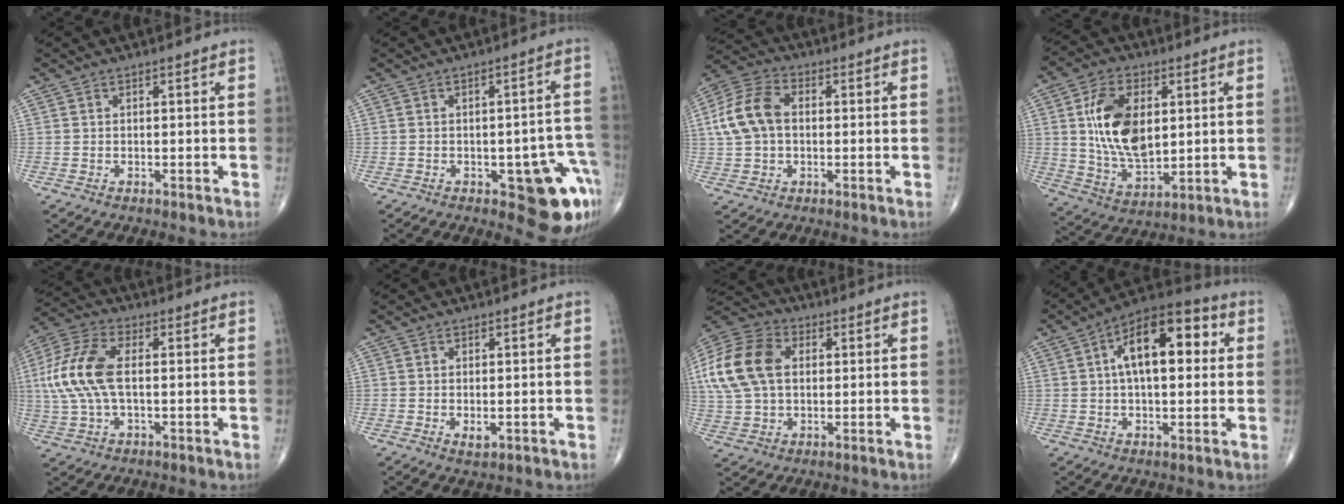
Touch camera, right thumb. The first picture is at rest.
{"total": 11.2, "force": [-4.8, 4.6, 9.1], "torque": [-0.064, 0.022, -0.052]}
{"total": 10.6, "force": [0.8, 7.3, 7.7], "torque": [-0.158, 0.027, 0.010]}
{"total": 15.4, "force": [2.8, 9.0, 12.3], "torque": [-0.209, -0.014, 0.058]}
{"total": 12.7, "force": [0.8, 6.4, 11.0], "torque": [-0.256, 0.022, 0.013]}
{"total": 1.8, "force": [-0.3, 0.9, 1.5], "torque": [-0.023, -0.005, -0.002]}
{"total": 18.3, "force": [3.3, 12.4, 13.0], "torque": [-0.284, 0.017, 0.057]}
{"total": 15.6, "force": [3.3, 7.6, 13.2], "torque": [-0.188, 0.027, 0.044]}